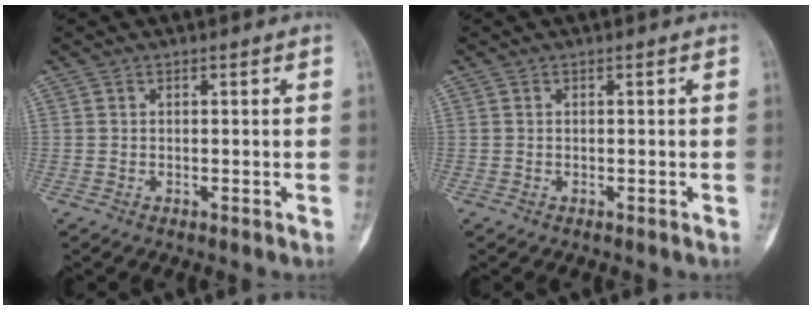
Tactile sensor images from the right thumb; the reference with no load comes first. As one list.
[{"total": 0.0}]